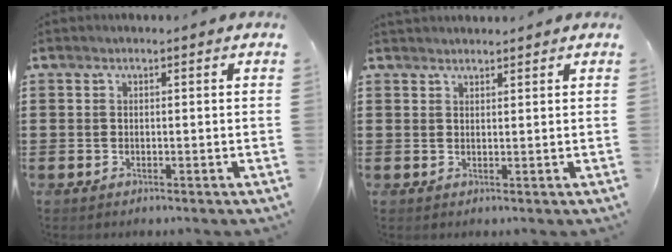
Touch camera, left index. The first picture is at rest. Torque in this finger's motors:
{"motor_torque": [-0.06, -0.17, 0.03, 0.00]}